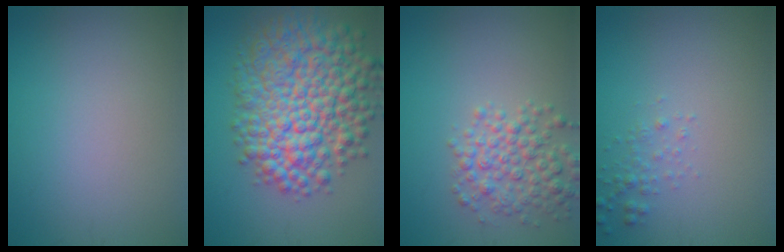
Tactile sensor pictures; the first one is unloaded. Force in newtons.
{"total": 11.1, "press": 11.1, "slide": 0.3}
{"total": 3.9, "press": 3.9, "slide": 0.1}
{"total": 1.1, "press": 1.1, "slide": 0.1}